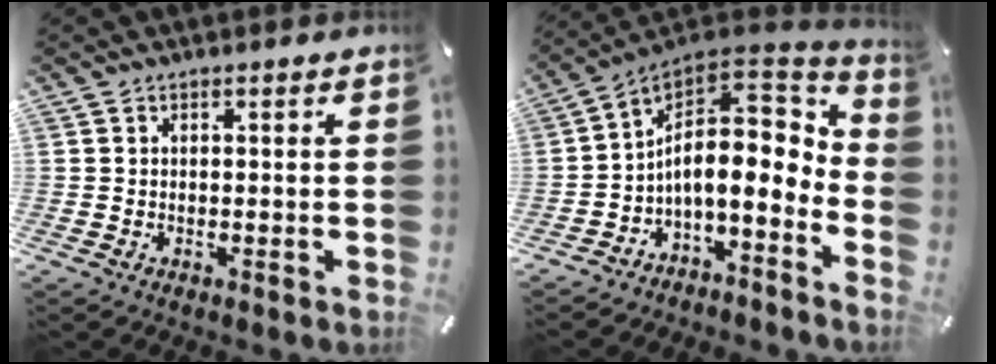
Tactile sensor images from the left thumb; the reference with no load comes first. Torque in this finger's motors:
{"motor_torque": [-0.15, 1.81, 0.77, -0.20, 0.46]}